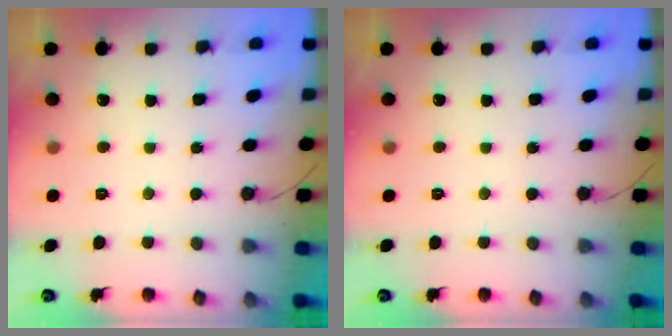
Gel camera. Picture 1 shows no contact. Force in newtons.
{"total": 0.0}